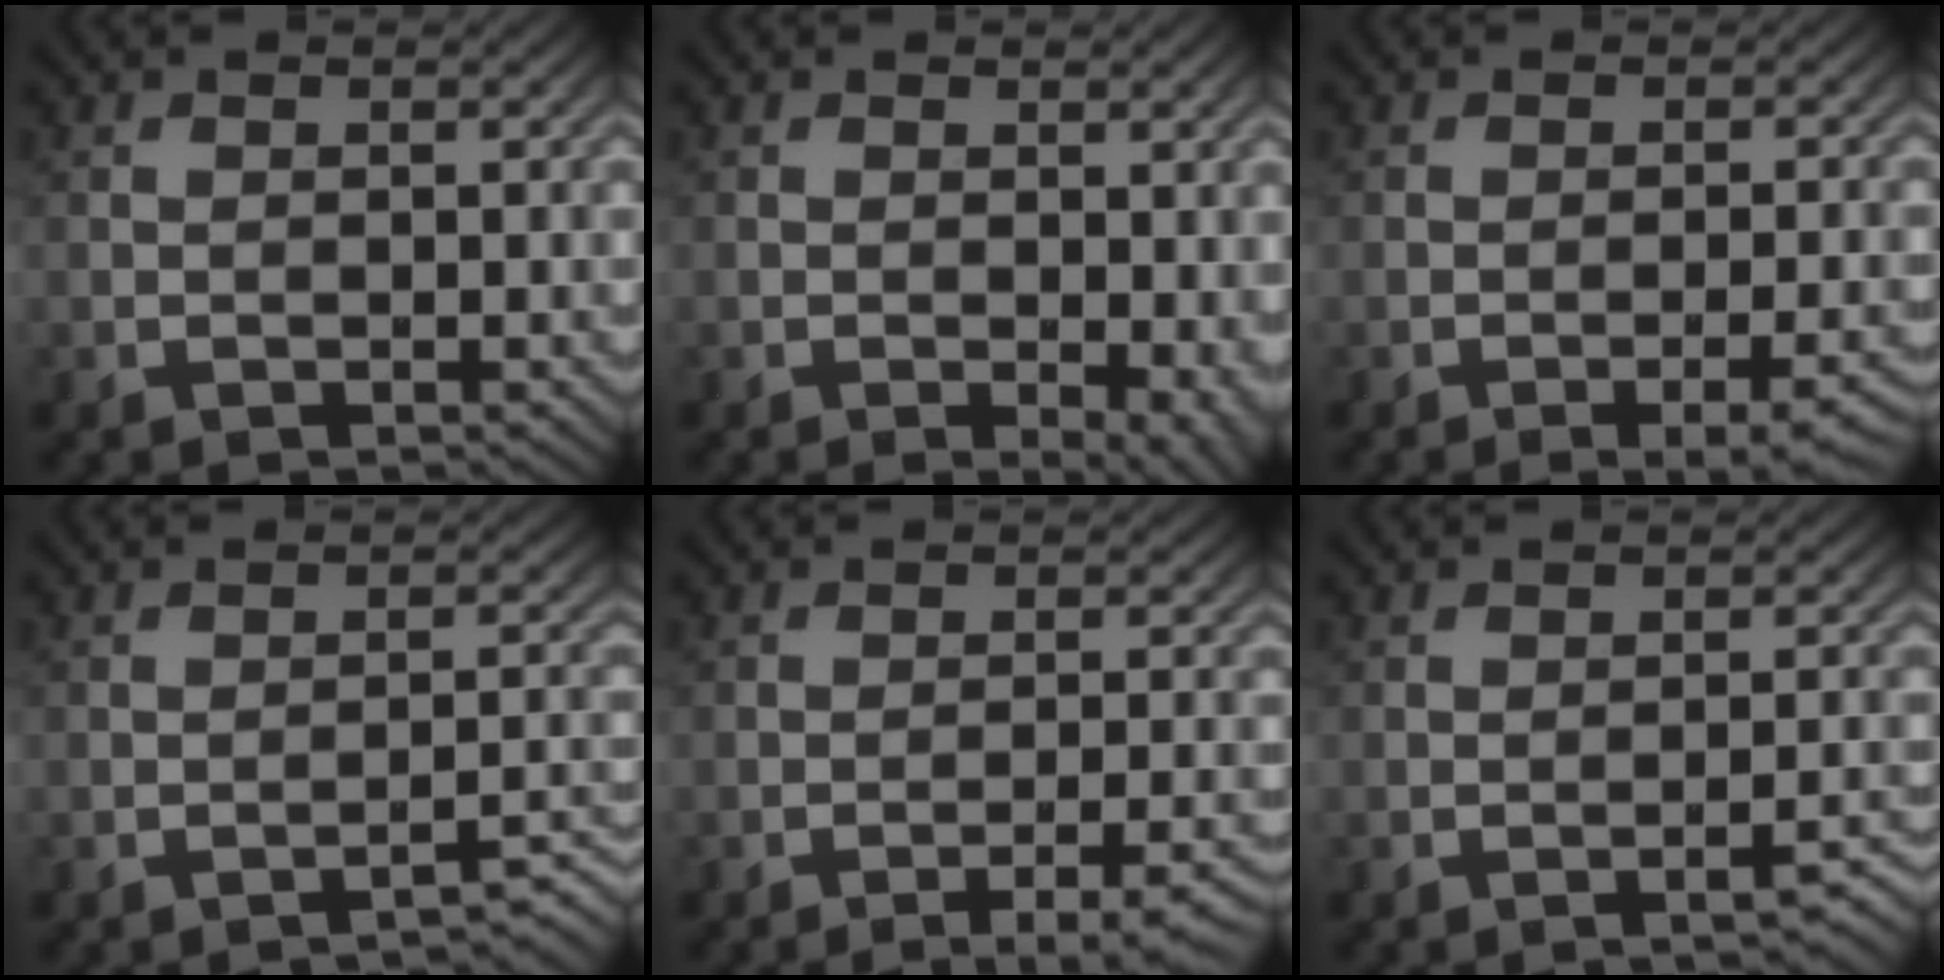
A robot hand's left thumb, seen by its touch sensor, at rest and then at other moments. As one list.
[{"total": 3.1, "force": [-0.7, 1.4, 2.7], "torque": [-0.031, -0.005, -0.007]}, {"total": 4.3, "force": [-2.6, 0.9, 3.3], "torque": [-0.047, 0.009, -0.033]}, {"total": 2.7, "force": [-2.4, 0.3, 1.3], "torque": [-0.013, 0.011, -0.035]}, {"total": 5.2, "force": [-3.6, 1.0, 3.5], "torque": [-0.053, 0.012, -0.052]}, {"total": 2.5, "force": [-1.7, 0.4, 1.8], "torque": [-0.024, 0.008, -0.026]}]